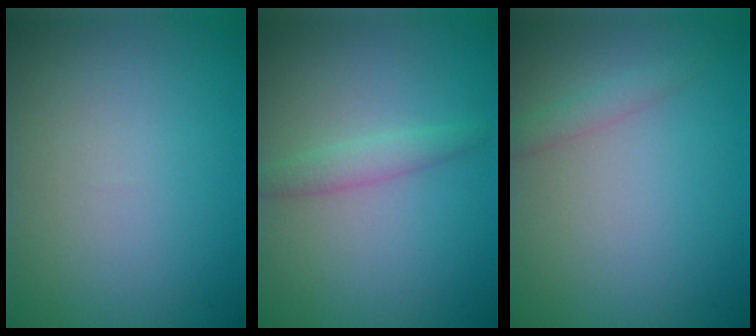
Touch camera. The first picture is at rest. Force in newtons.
{"total": 1.7, "press": 1.7, "slide": 0.0}
{"total": 1.2, "press": 1.2, "slide": 0.2}